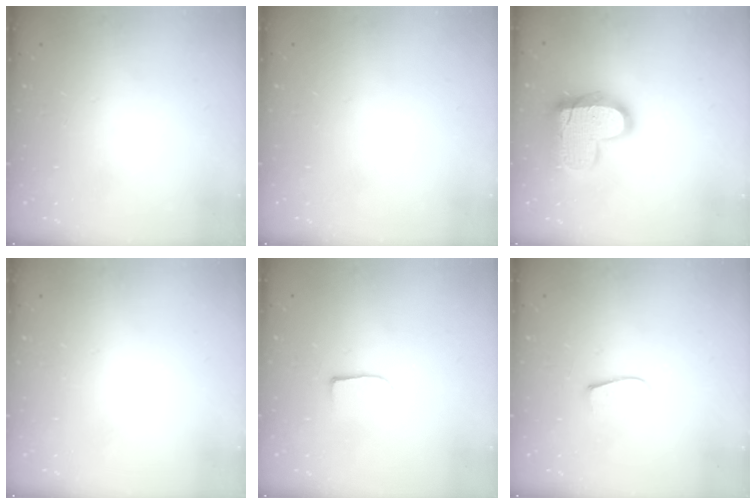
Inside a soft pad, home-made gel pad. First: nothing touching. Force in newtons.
{"total": 0.0}
{"total": 17.2, "press": 17.1, "slide": 1.1}
{"total": 0.0}
{"total": 3.8, "press": 3.8, "slide": 0.5}
{"total": 4.7, "press": 4.6, "slide": 0.5}